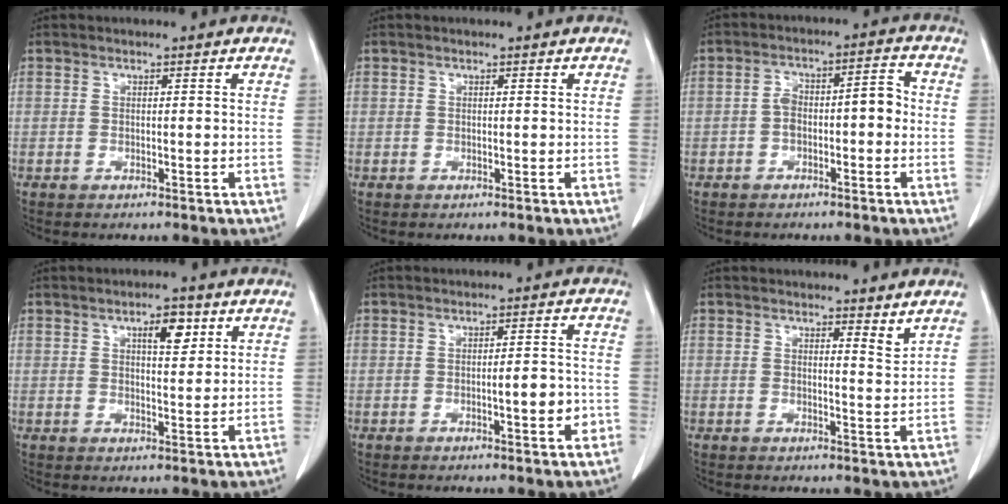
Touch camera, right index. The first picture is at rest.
{"total": 0.0}
{"total": 6.0, "force": [-1.1, 2.3, 5.4], "torque": [-0.089, 0.037, -0.018]}
{"total": 4.6, "force": [2.3, 1.6, 3.6], "torque": [-0.055, 0.001, 0.035]}
{"total": 4.0, "force": [-1.1, 0.8, 3.7], "torque": [-0.054, 0.002, -0.014]}
{"total": 2.3, "force": [2.0, 0.2, 1.1], "torque": [-0.016, -0.019, 0.027]}